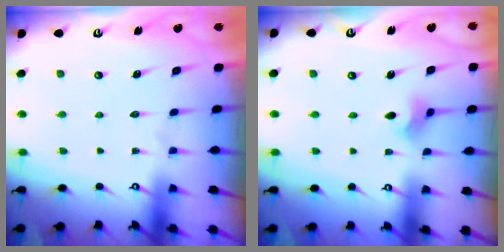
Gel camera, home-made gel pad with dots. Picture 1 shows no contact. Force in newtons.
{"total": 3.9, "press": 3.8, "slide": 0.5}